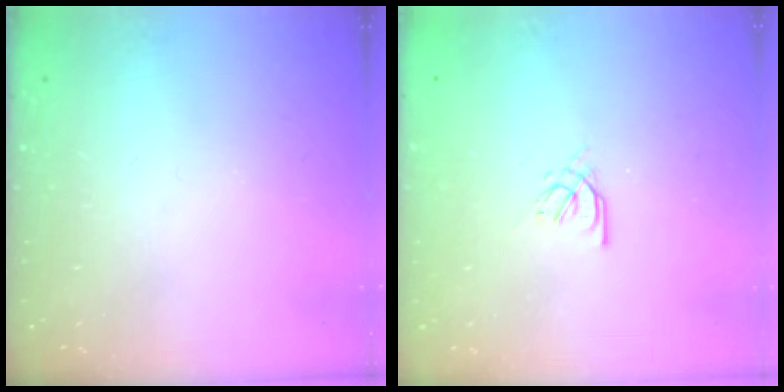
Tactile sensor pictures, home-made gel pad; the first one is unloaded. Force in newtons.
{"total": 2.4, "press": 2.4, "slide": 0.5}